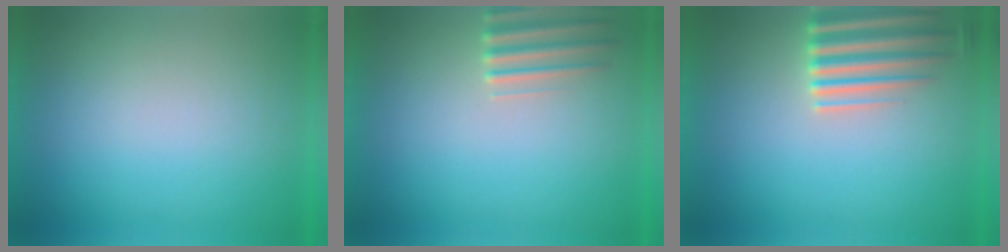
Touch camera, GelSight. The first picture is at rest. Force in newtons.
{"total": 2.8}
{"total": 6.0}